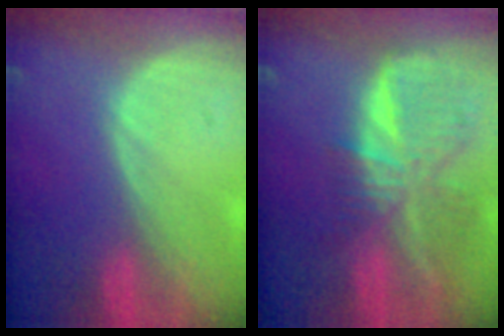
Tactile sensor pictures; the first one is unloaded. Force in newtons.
{"total": 9.4, "press": 8.3, "slide": 4.6}